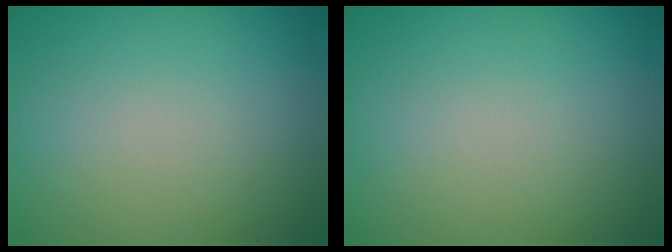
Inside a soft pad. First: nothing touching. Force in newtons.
{"total": 0.0}